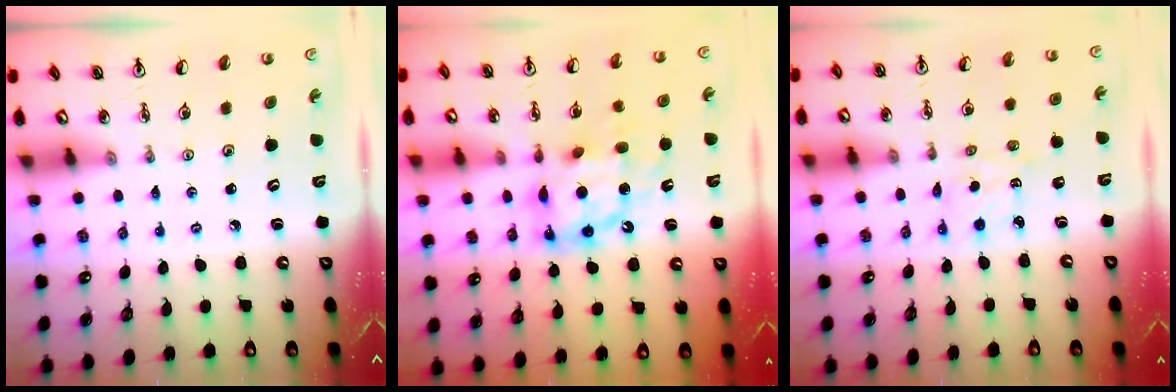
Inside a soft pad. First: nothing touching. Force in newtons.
{"total": 13.2, "press": 13.1, "slide": 1.1}
{"total": 1.9, "press": 1.8, "slide": 0.6}